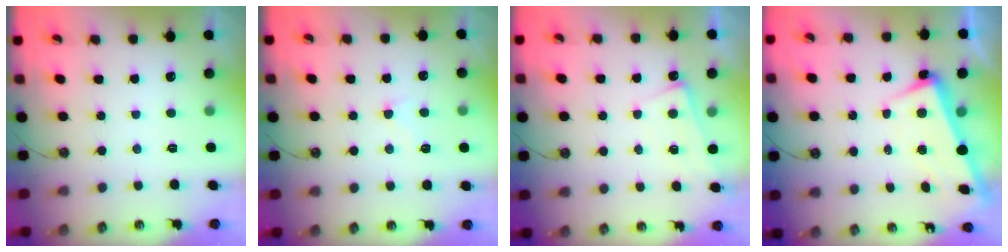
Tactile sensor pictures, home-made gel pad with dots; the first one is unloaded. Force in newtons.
{"total": 0.9, "press": 0.7, "slide": 0.5}
{"total": 1.0, "press": 0.9, "slide": 0.3}
{"total": 2.9, "press": 2.8, "slide": 1.0}